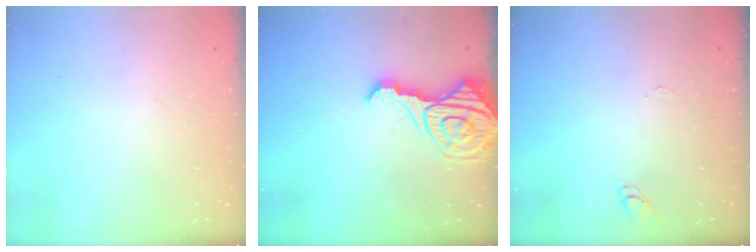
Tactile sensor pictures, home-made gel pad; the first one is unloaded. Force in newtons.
{"total": 15.7, "press": 15.6, "slide": 1.6}
{"total": 5.0, "press": 5.0, "slide": 0.5}